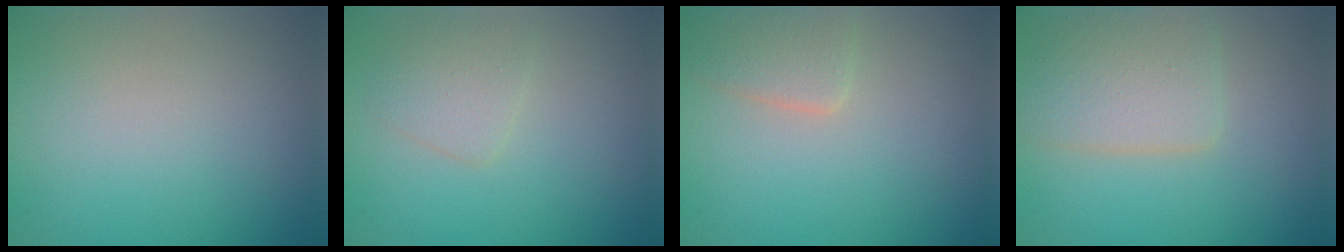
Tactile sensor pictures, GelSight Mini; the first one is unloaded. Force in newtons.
{"total": 1.9, "press": 1.9, "slide": 0.0}
{"total": 2.6, "press": 2.5, "slide": 0.3}
{"total": 4.0, "press": 4.0, "slide": 0.1}